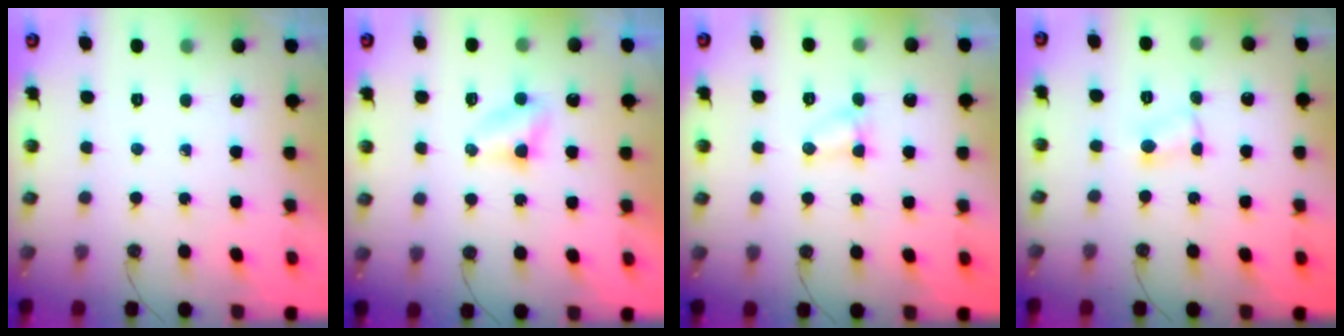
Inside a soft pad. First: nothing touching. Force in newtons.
{"total": 5.2, "press": 5.2, "slide": 0.5}
{"total": 3.7, "press": 3.6, "slide": 1.0}
{"total": 2.9, "press": 2.9, "slide": 0.6}